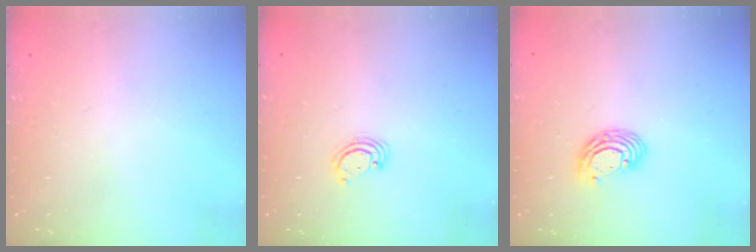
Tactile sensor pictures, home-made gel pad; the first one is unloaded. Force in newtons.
{"total": 2.9, "press": 2.8, "slide": 0.3}
{"total": 7.8, "press": 7.7, "slide": 1.2}